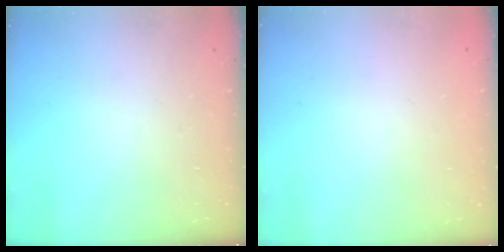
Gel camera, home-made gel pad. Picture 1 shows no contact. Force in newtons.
{"total": 1.8, "press": 1.8, "slide": 0.2}